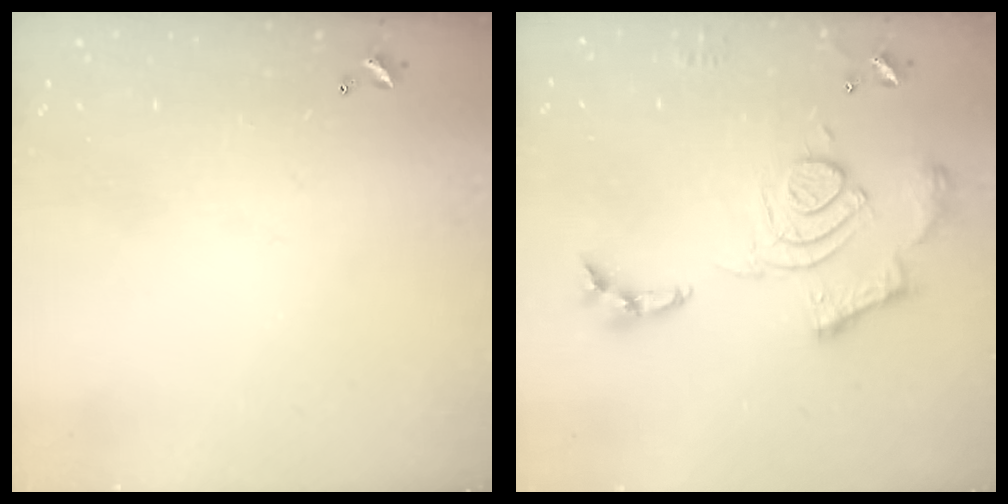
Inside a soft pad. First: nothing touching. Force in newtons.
{"total": 16.5, "press": 16.4, "slide": 1.7}